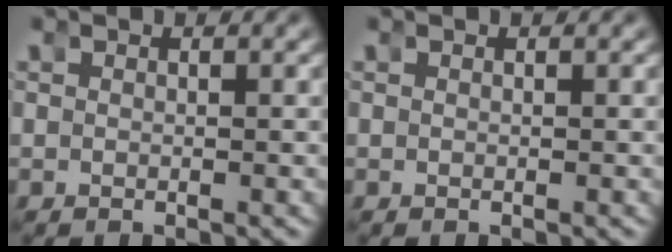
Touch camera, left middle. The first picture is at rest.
{"total": 0.0}